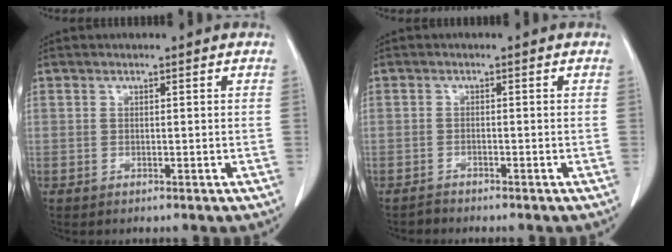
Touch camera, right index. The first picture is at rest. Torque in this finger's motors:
{"motor_torque": [0.14, -0.12, 0.04, 0.00]}